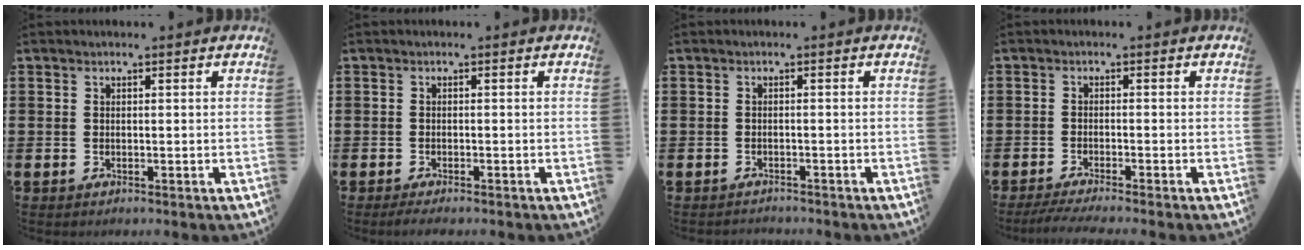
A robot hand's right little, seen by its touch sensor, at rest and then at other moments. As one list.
[{"total": 0.9, "force": [-0.7, 0.1, 0.6], "torque": [-0.010, -0.002, -0.013]}, {"total": 0.8, "force": [-0.8, 0.0, -0.1], "torque": [-0.001, 0.000, -0.017]}, {"total": 2.0, "force": [-1.5, 0.0, 1.2], "torque": [-0.017, 0.000, -0.028]}]